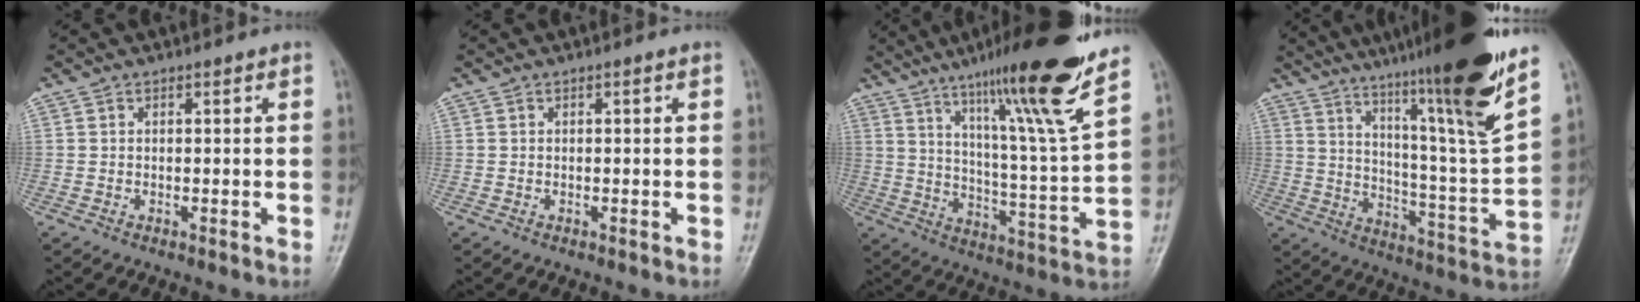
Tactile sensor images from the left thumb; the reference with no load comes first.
{"total": 0.0}
{"total": 20.6, "force": [14.0, 0.4, 15.1], "torque": [-0.213, -0.070, 0.218]}
{"total": 24.9, "force": [17.5, 0.6, 17.7], "torque": [-0.251, -0.089, 0.270]}